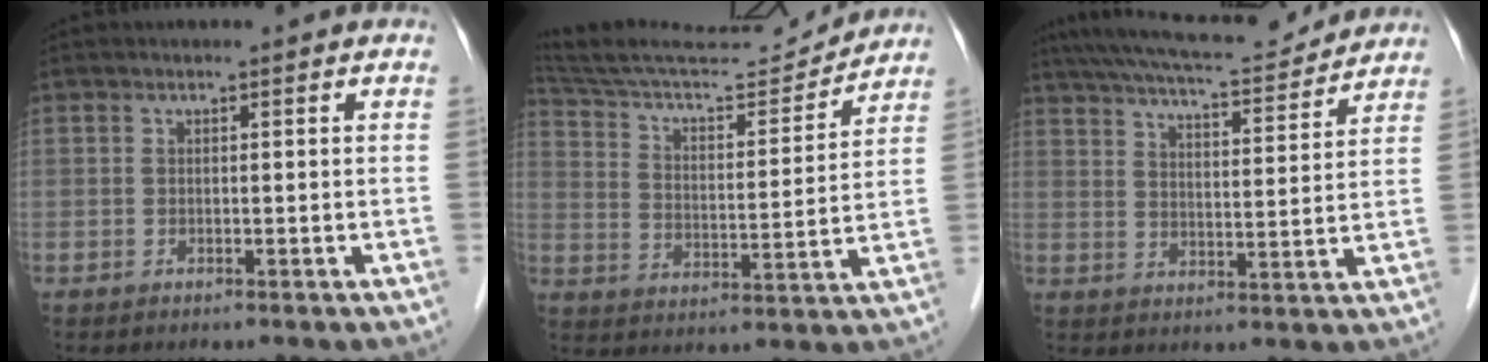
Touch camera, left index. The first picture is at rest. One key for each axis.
{"total": 18.9, "fx": 18.0, "fy": 1.8, "fz": 5.5, "tx": -0.100, "ty": -0.005, "tz": 0.279}
{"total": 16.1, "fx": 14.6, "fy": 2.4, "fz": 6.5, "tx": -0.113, "ty": 0.023, "tz": 0.214}